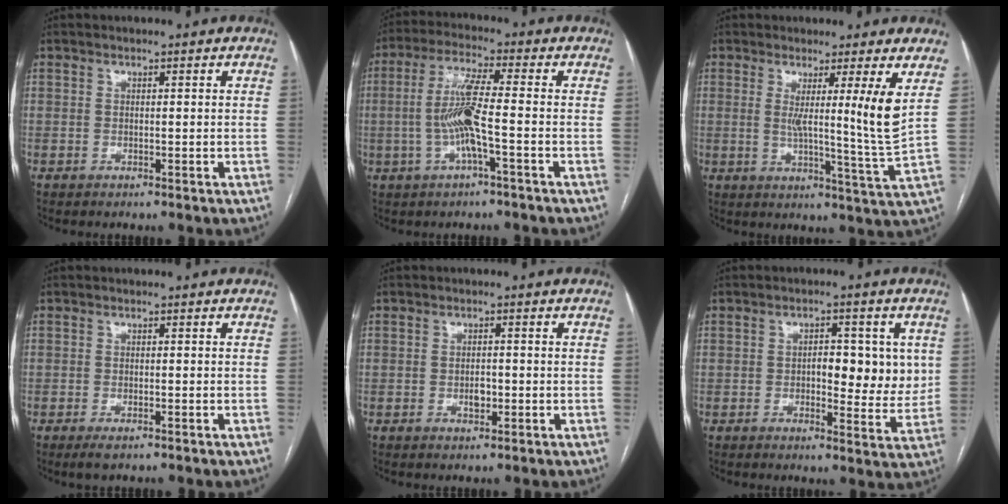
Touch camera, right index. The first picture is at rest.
{"total": 8.0, "force": [-1.4, 0.2, 7.9], "torque": [-0.166, 0.006, -0.030]}
{"total": 8.6, "force": [2.8, -2.5, 7.7], "torque": [-0.116, -0.027, 0.047]}
{"total": 2.1, "force": [-1.4, 0.5, 1.5], "torque": [-0.027, -0.004, -0.019]}
{"total": 1.9, "force": [-0.4, 1.0, 1.6], "torque": [-0.027, 0.001, -0.003]}
{"total": 7.9, "force": [1.0, 3.7, 6.9], "torque": [-0.081, 0.002, 0.017]}